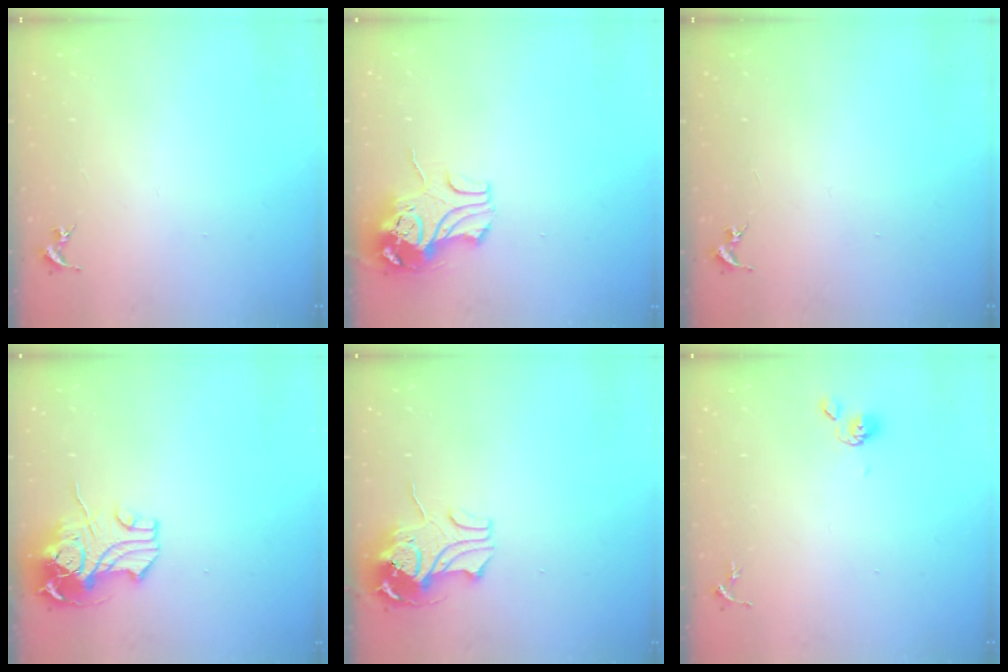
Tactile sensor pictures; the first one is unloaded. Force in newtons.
{"total": 9.8, "press": 9.7, "slide": 1.4}
{"total": 0.0}
{"total": 12.2, "press": 12.0, "slide": 2.1}
{"total": 10.9, "press": 10.9, "slide": 1.1}
{"total": 4.4, "press": 4.3, "slide": 0.8}